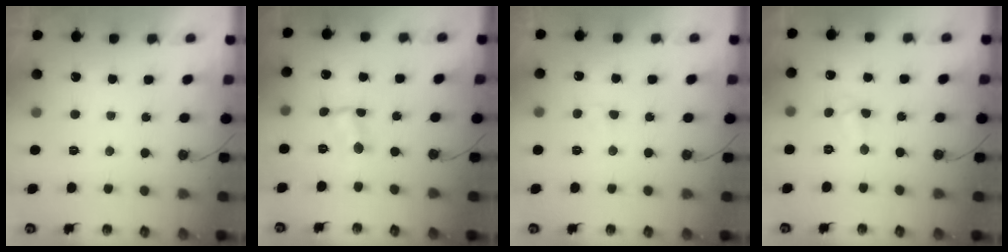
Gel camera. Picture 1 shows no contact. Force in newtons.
{"total": 1.8, "press": 1.8, "slide": 0.2}
{"total": 2.5, "press": 2.5, "slide": 0.4}
{"total": 3.6, "press": 3.6, "slide": 0.5}